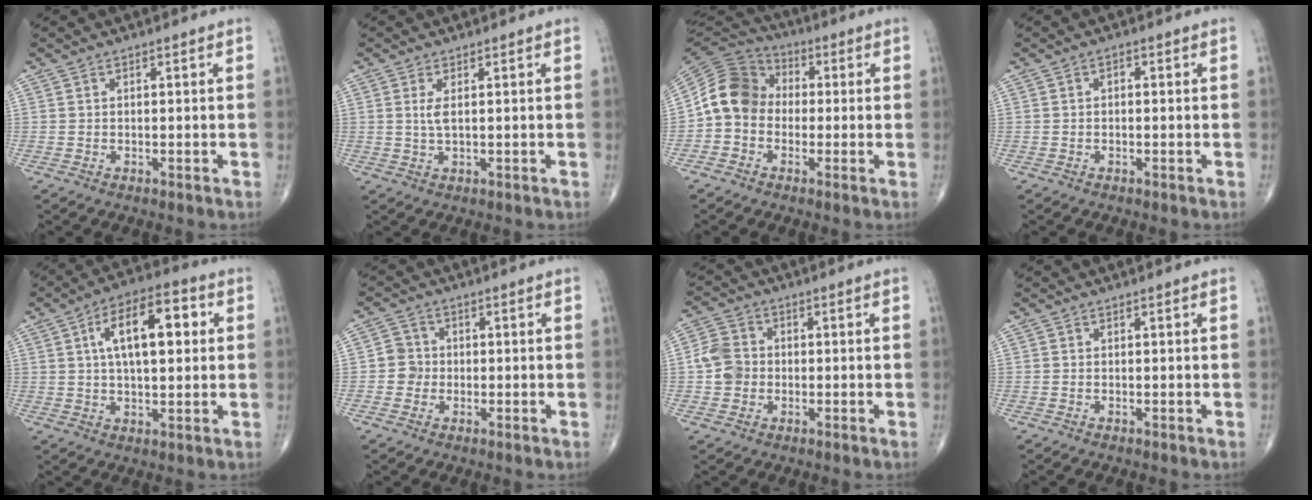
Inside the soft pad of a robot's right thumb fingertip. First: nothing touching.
{"total": 2.3, "force": [0.5, 0.7, 2.2], "torque": [-0.054, -0.003, 0.015]}
{"total": 11.1, "force": [-0.7, 9.4, 5.9], "torque": [-0.100, 0.035, -0.029]}
{"total": 0.9, "force": [0.0, 0.6, 0.7], "torque": [-0.004, 0.004, -0.006]}
{"total": 13.6, "force": [3.1, 6.2, 11.7], "torque": [-0.174, 0.016, 0.045]}
{"total": 3.6, "force": [-0.5, 3.4, 0.7], "torque": [0.010, 0.009, -0.016]}
{"total": 5.8, "force": [-0.6, 5.1, 2.7], "torque": [-0.038, 0.012, -0.020]}
{"total": 0.0}